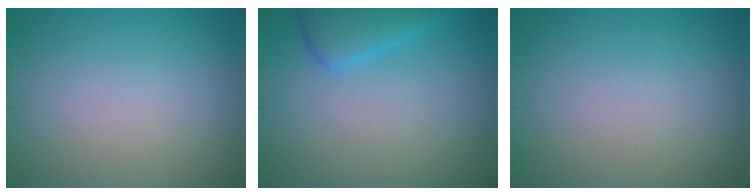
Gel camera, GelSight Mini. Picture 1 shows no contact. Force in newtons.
{"total": 3.0, "press": 3.0, "slide": 0.3}
{"total": 0.0}